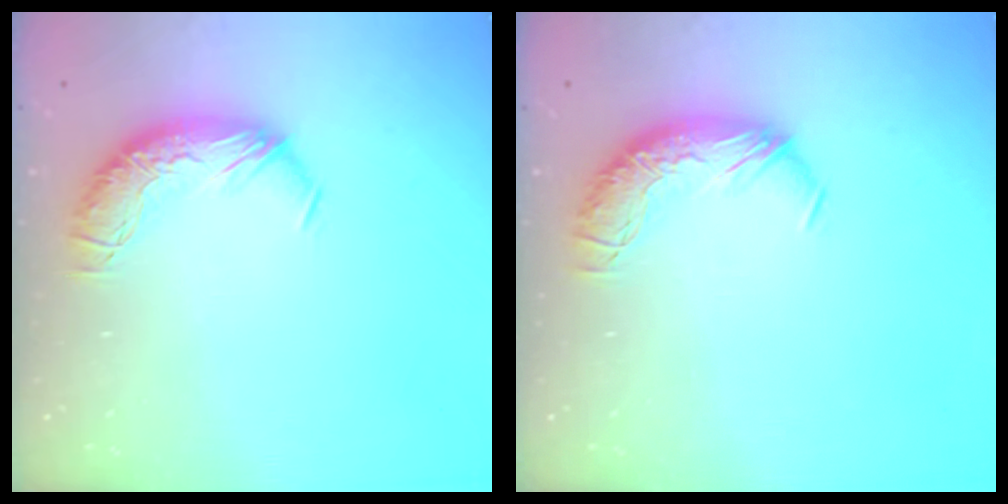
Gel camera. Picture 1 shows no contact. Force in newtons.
{"total": 0.0}